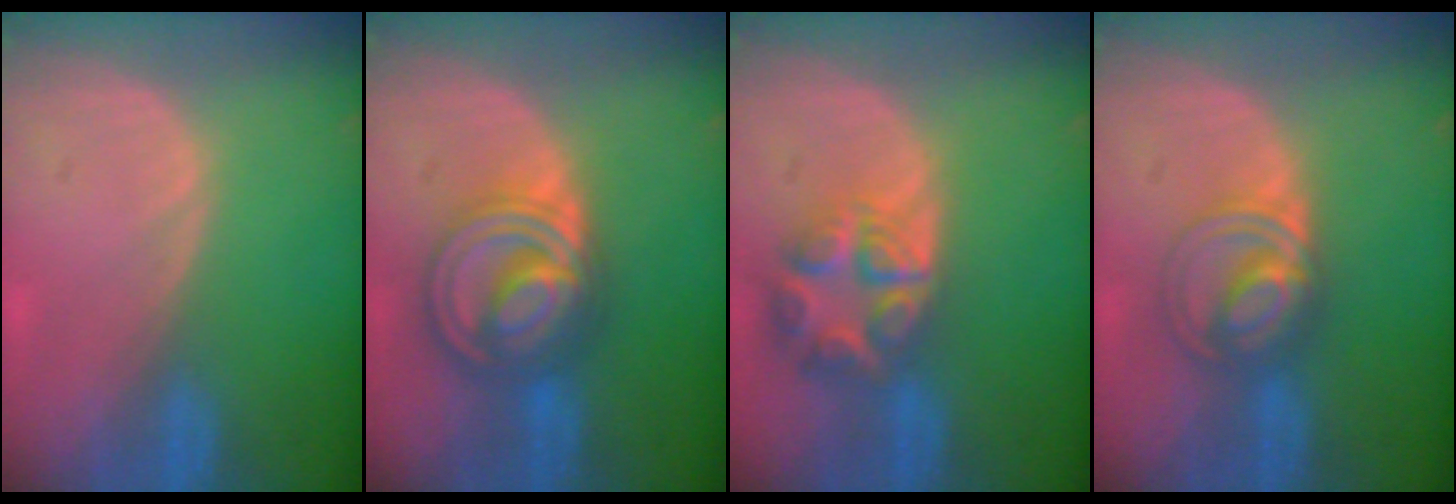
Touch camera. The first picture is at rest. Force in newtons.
{"total": 8.9, "press": 8.9, "slide": 0.7}
{"total": 7.9, "press": 6.9, "slide": 3.8}
{"total": 5.8, "press": 5.8, "slide": 0.2}